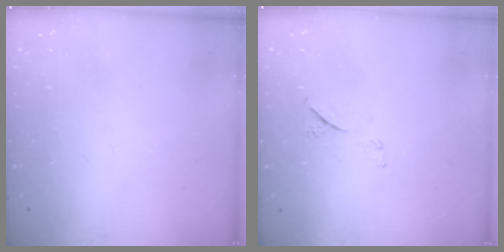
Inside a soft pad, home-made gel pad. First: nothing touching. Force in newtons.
{"total": 5.6, "press": 5.6, "slide": 0.7}